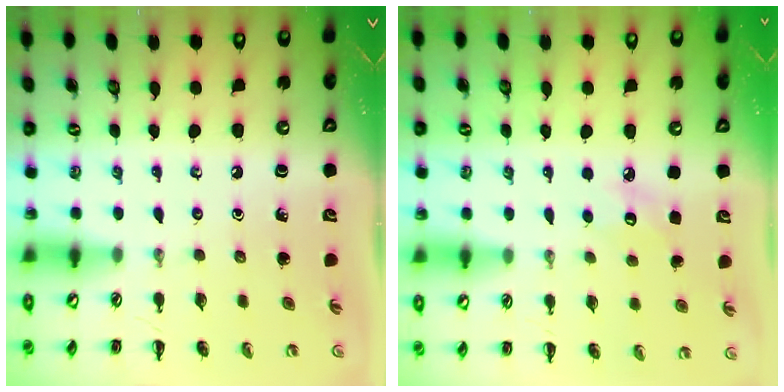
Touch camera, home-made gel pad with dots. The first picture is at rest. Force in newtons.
{"total": 7.0, "press": 6.8, "slide": 1.8}